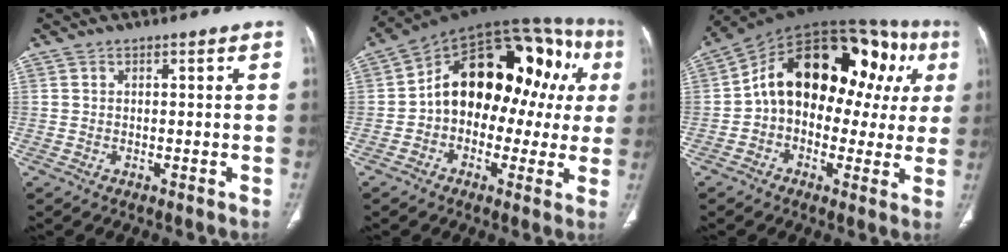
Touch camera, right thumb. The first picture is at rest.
{"total": 22.7, "force": [1.9, 14.6, 17.3], "torque": [-0.200, 0.061, 0.021]}
{"total": 23.8, "force": [4.1, 14.9, 18.1], "torque": [-0.224, 0.057, 0.051]}